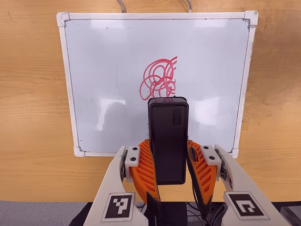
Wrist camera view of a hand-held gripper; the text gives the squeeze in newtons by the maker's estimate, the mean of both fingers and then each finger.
{"total": 8.7, "left": 7.2, "right": 10.2}